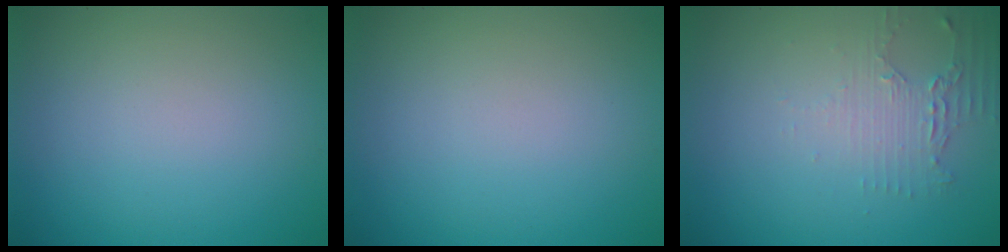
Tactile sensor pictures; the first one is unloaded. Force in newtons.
{"total": 0.0}
{"total": 2.2, "press": 1.8, "slide": 1.2}